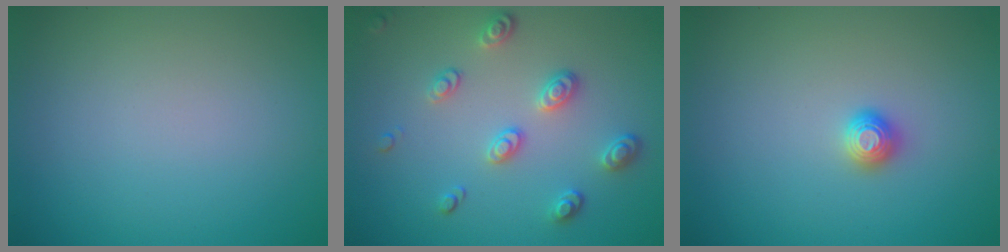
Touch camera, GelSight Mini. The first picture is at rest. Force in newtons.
{"total": 2.8, "press": 2.4, "slide": 1.4}
{"total": 1.1, "press": 1.1, "slide": 0.1}